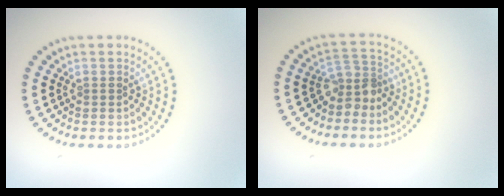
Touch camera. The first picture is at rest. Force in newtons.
{"total": 2.4, "press": 1.8, "slide": 1.6}